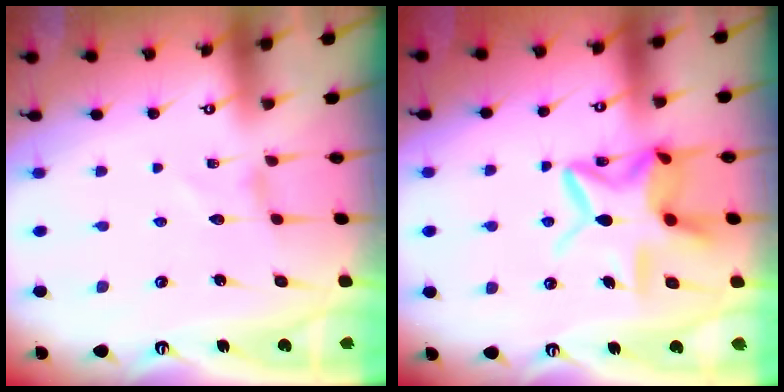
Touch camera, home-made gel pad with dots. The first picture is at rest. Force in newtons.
{"total": 12.7, "press": 12.6, "slide": 1.1}